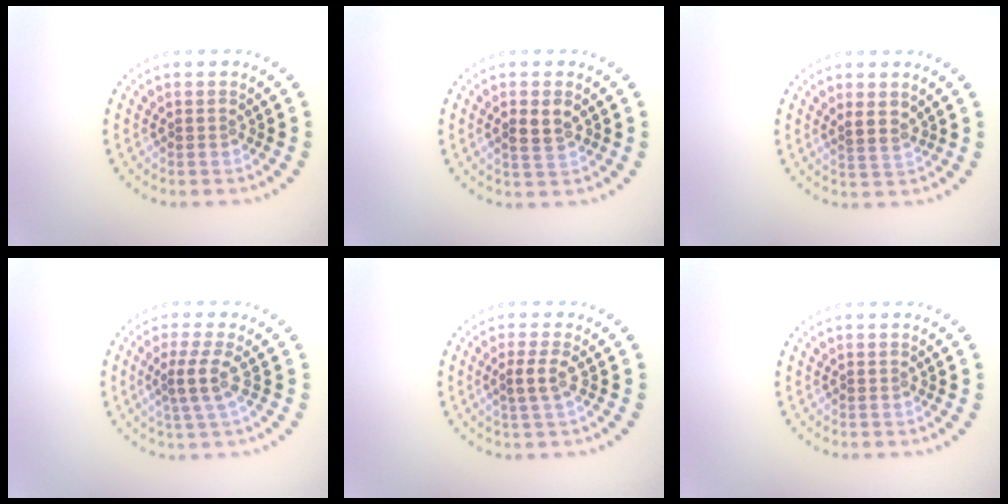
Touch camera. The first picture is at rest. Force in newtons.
{"total": 2.2, "press": 2.2, "slide": 0.3}
{"total": 1.5, "press": 1.2, "slide": 1.0}
{"total": 2.5, "press": 1.8, "slide": 1.8}
{"total": 1.9, "press": 1.6, "slide": 1.0}
{"total": 0.0}